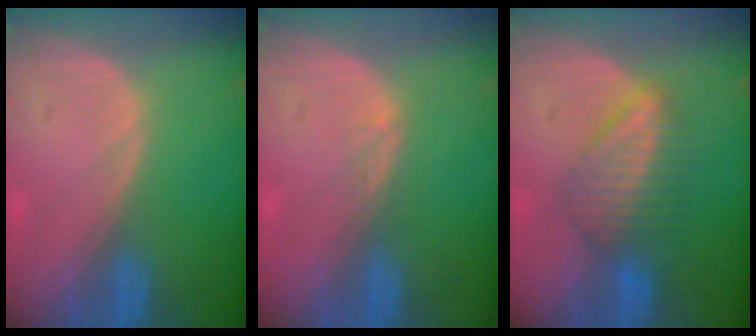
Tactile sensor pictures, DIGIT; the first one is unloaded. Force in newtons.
{"total": 1.0, "press": 0.7, "slide": 0.7}
{"total": 6.4, "press": 6.3, "slide": 0.5}